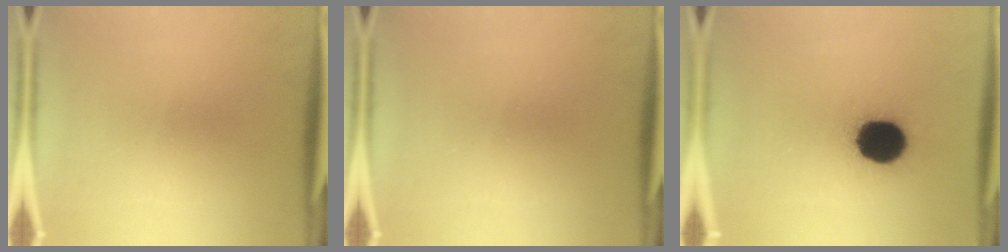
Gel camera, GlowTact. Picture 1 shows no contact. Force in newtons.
{"total": 0.0}
{"total": 16.2}